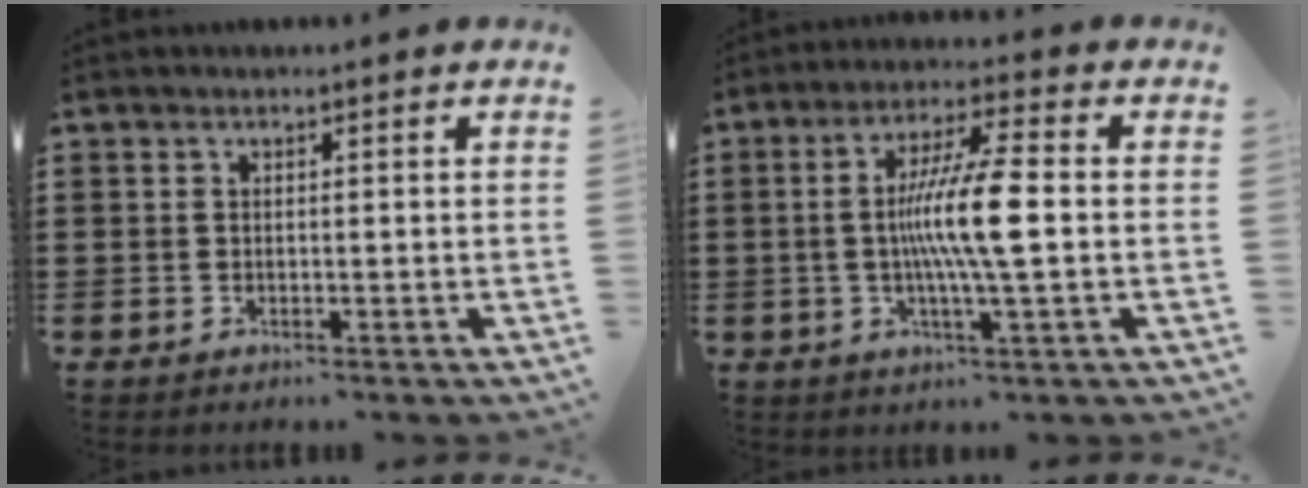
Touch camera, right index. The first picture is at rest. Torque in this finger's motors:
{"motor_torque": [0.66, 0.00, 0.44, 0.21]}